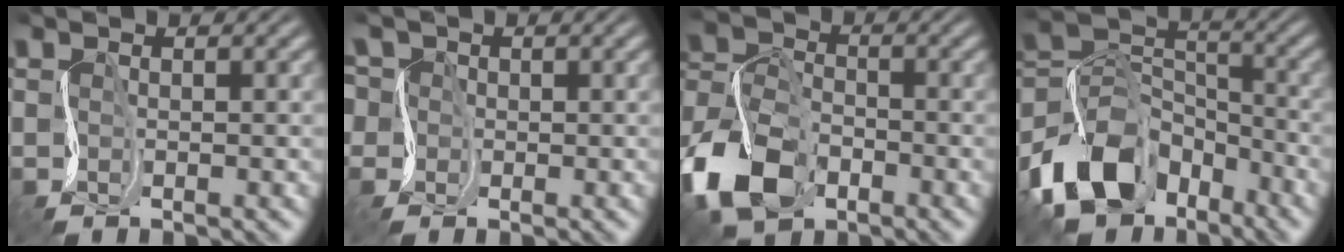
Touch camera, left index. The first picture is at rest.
{"total": 4.4, "force": [0.8, 4.1, 1.5], "torque": [-0.033, 0.028, -0.021]}
{"total": 9.8, "force": [-5.0, 6.0, 5.9], "torque": [-0.138, -0.006, -0.120]}
{"total": 12.0, "force": [-6.9, 7.5, 6.3], "torque": [-0.126, 0.005, -0.143]}